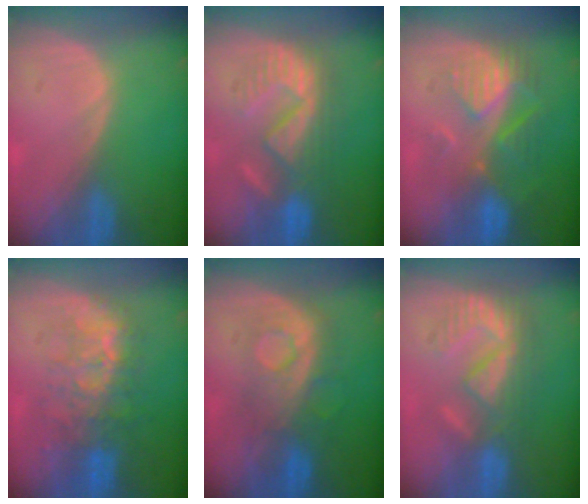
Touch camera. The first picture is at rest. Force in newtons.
{"total": 8.8, "press": 8.7, "slide": 1.5}
{"total": 8.8, "press": 8.0, "slide": 3.8}
{"total": 9.5, "press": 8.4, "slide": 4.4}
{"total": 7.8, "press": 7.8, "slide": 0.6}
{"total": 9.5, "press": 8.1, "slide": 4.8}